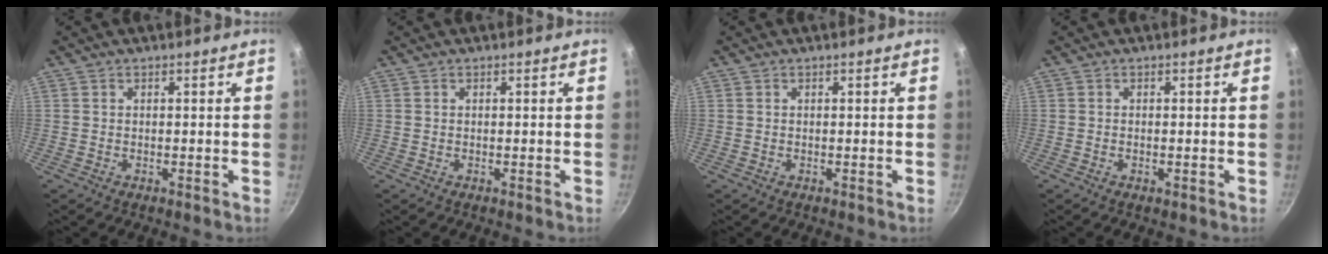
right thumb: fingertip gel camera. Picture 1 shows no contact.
{"total": 0.0}
{"total": 0.0}
{"total": 0.7, "force": [-0.2, 0.3, 0.6], "torque": [-0.010, 0.001, -0.005]}